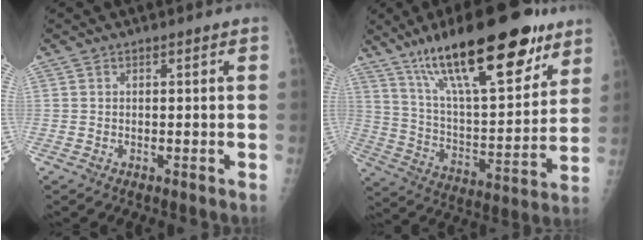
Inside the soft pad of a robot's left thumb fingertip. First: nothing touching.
{"total": 27.3, "force": [16.9, 8.6, 19.5], "torque": [-0.286, -0.048, 0.282]}